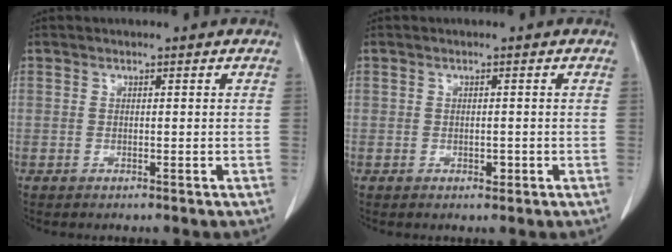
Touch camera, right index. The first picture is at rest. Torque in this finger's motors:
{"motor_torque": [-0.19, 0.13, -0.01, -0.01]}